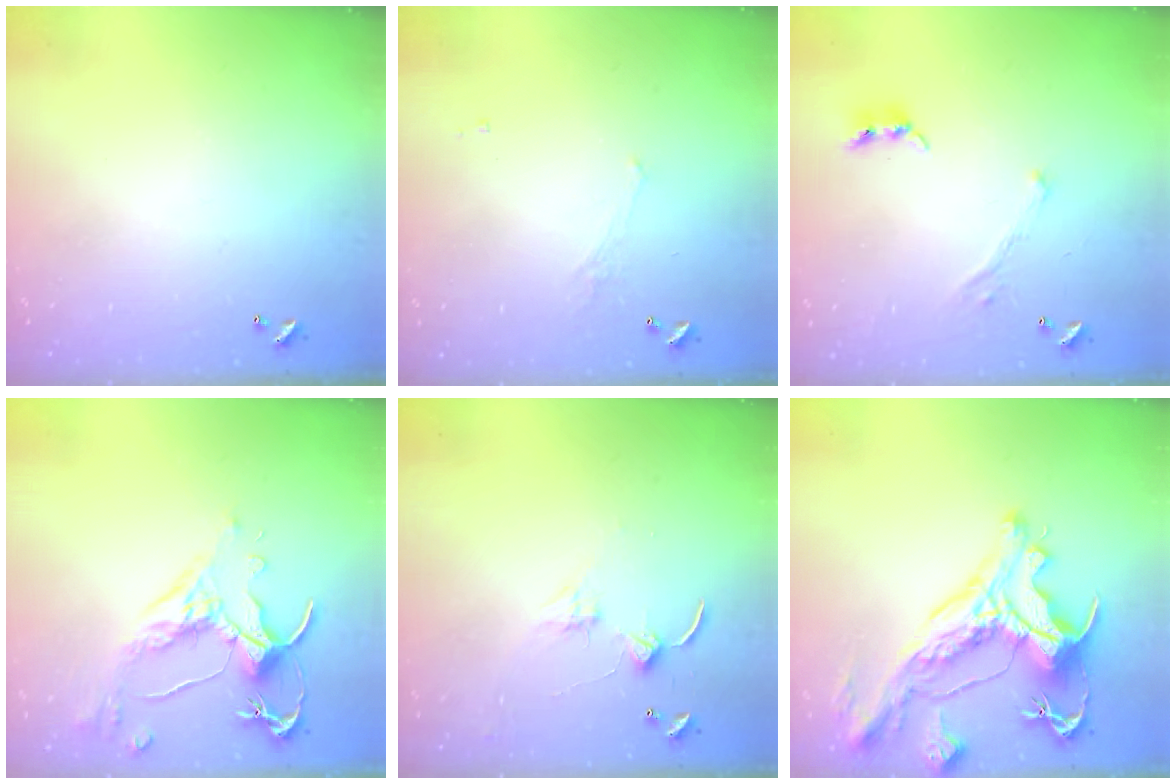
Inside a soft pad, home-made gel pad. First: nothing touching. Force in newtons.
{"total": 1.1, "press": 0.8, "slide": 0.7}
{"total": 1.8, "press": 1.6, "slide": 0.9}
{"total": 2.5, "press": 2.1, "slide": 1.4}
{"total": 2.4, "press": 2.3, "slide": 0.4}
{"total": 7.1, "press": 6.9, "slide": 1.8}